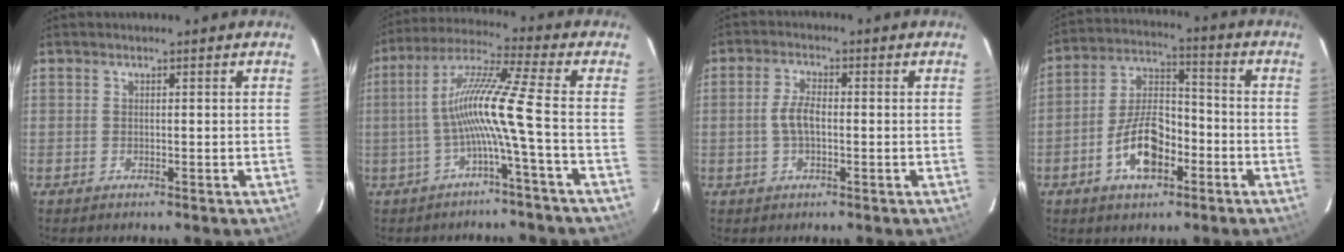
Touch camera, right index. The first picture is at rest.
{"total": 10.5, "force": [-2.7, -1.8, 10.0], "torque": [-0.196, 0.011, -0.048]}
{"total": 4.2, "force": [-0.6, 1.8, 3.7], "torque": [-0.080, 0.006, -0.010]}
{"total": 11.6, "force": [-5.1, 6.0, 8.5], "torque": [-0.169, 0.015, -0.085]}